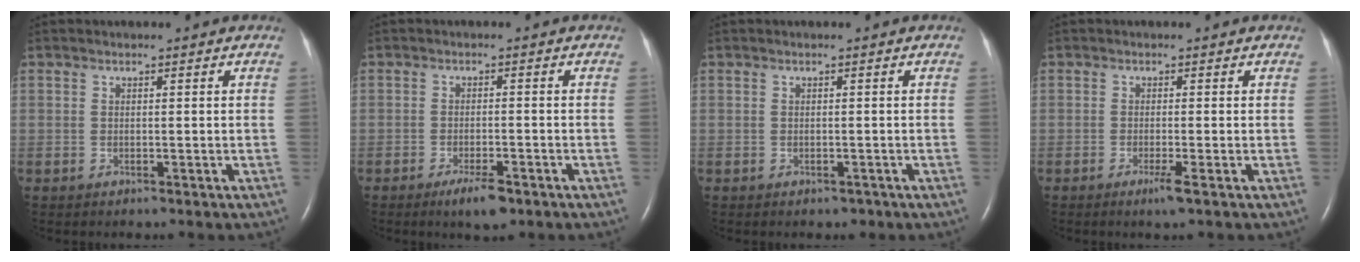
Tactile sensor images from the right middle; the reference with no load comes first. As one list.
[{"total": 4.0, "force": [-2.6, 0.9, 2.9], "torque": [-0.057, -0.005, -0.040]}, {"total": 0.9, "force": [-0.6, 0.6, 0.2], "torque": [-0.002, 0.001, -0.005]}, {"total": 1.7, "force": [-0.9, -0.3, 1.4], "torque": [-0.029, -0.006, -0.017]}]